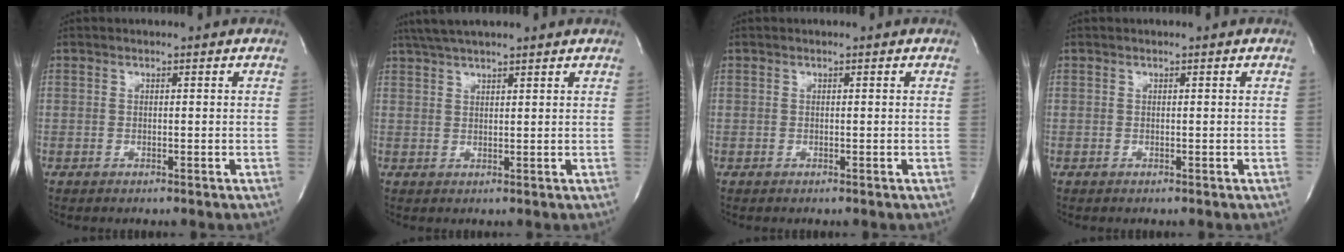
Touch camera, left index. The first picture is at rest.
{"total": 7.1, "force": [6.0, 0.4, 3.8], "torque": [-0.067, 0.038, 0.098]}
{"total": 0.0}
{"total": 0.0}